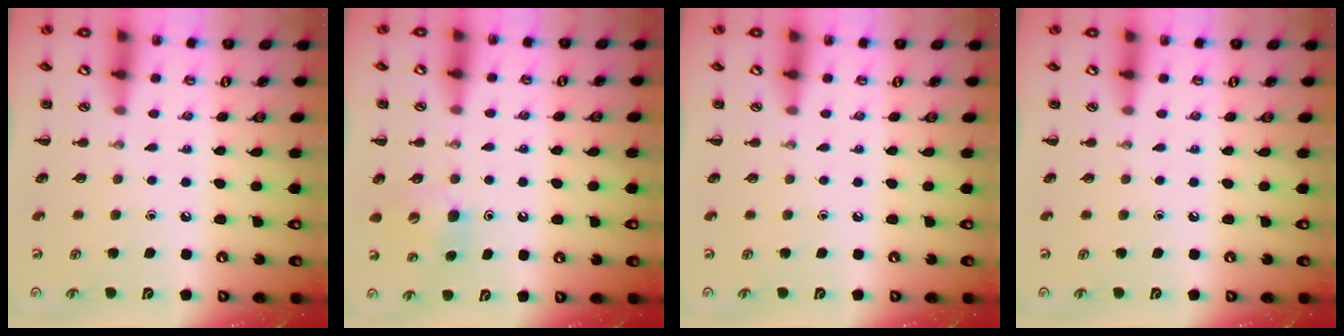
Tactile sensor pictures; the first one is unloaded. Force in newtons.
{"total": 4.7, "press": 4.6, "slide": 1.1}
{"total": 0.0}
{"total": 0.0}